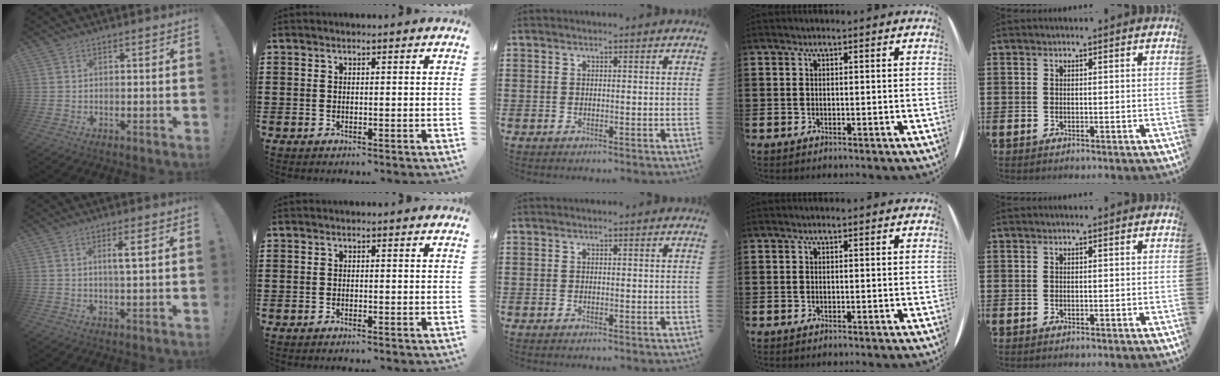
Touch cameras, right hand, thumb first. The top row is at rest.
{"thumb": {"total": 4.0, "force": [1.2, 0.0, 3.8], "torque": [-0.057, -0.010, 0.013]}, "index": {"total": 0.6, "force": [-0.6, 0.0, 0.1], "torque": [-0.004, -0.002, -0.012]}}